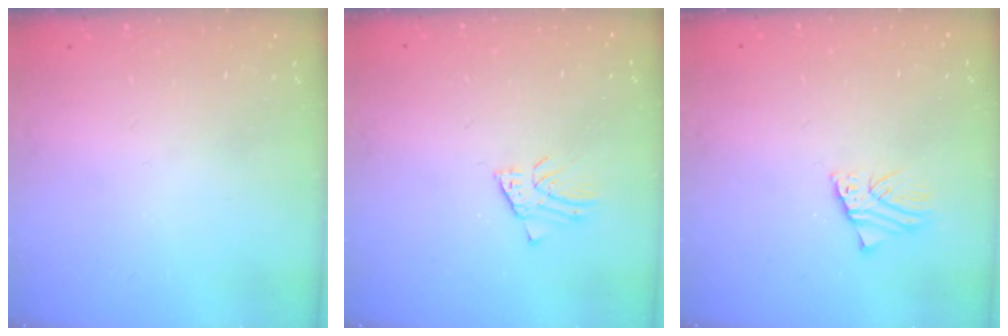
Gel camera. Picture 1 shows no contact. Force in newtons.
{"total": 1.6, "press": 1.6, "slide": 0.0}
{"total": 2.2, "press": 2.2, "slide": 0.3}